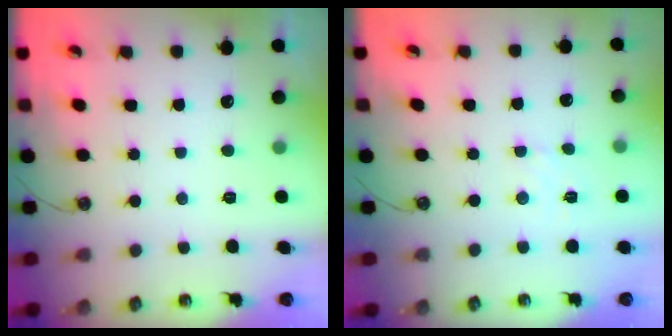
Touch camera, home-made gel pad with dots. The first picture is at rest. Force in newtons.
{"total": 2.8, "press": 2.7, "slide": 0.5}